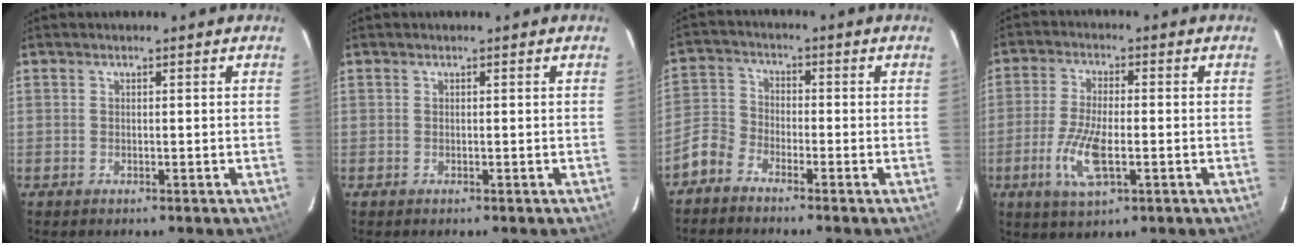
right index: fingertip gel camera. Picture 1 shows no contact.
{"total": 0.0}
{"total": 5.1, "force": [-3.9, 2.9, 1.6], "torque": [-0.037, 0.014, -0.090]}
{"total": 9.2, "force": [-2.9, 3.2, 8.2], "torque": [-0.173, -0.009, -0.057]}